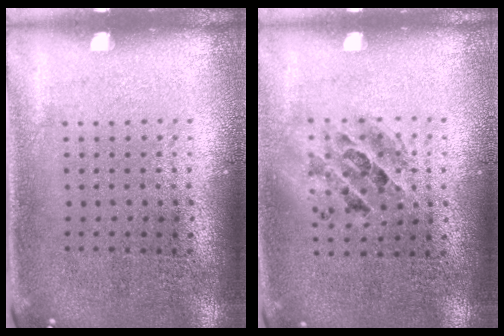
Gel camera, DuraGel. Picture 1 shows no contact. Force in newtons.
{"total": 1.3, "press": 1.2, "slide": 0.5}